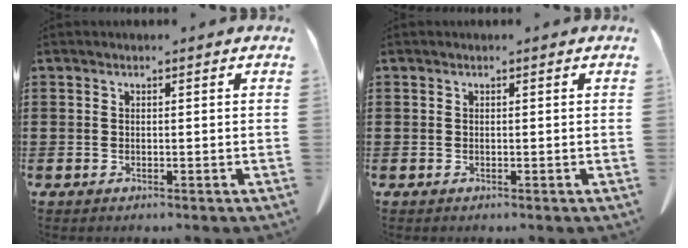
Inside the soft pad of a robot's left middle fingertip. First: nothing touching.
{"total": 0.0}